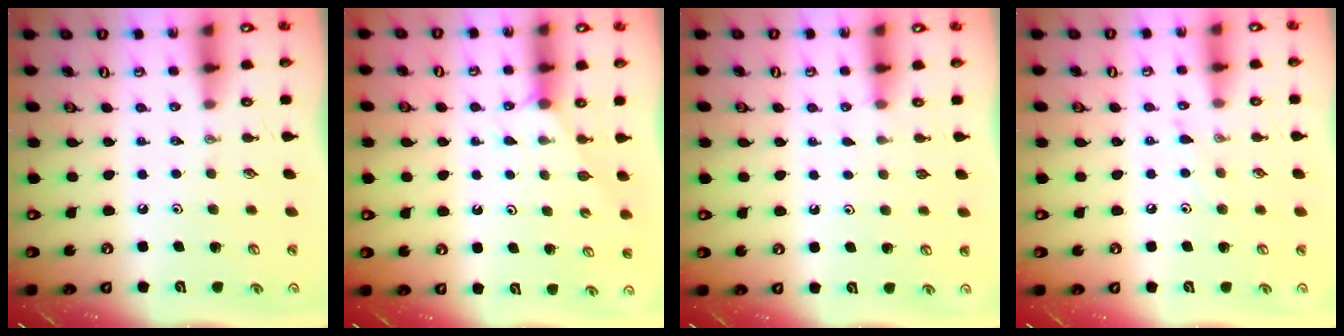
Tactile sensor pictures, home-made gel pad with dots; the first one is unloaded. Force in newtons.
{"total": 2.5, "press": 2.5, "slide": 0.4}
{"total": 1.7, "press": 1.6, "slide": 0.2}
{"total": 6.4, "press": 6.3, "slide": 0.7}